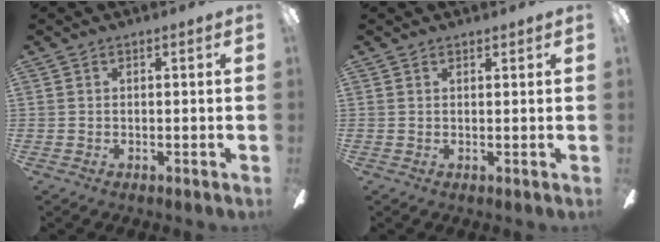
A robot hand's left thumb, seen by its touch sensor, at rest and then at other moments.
{"total": 1.1, "force": [1.0, 0.4, 0.3], "torque": [0.001, -0.003, 0.017]}